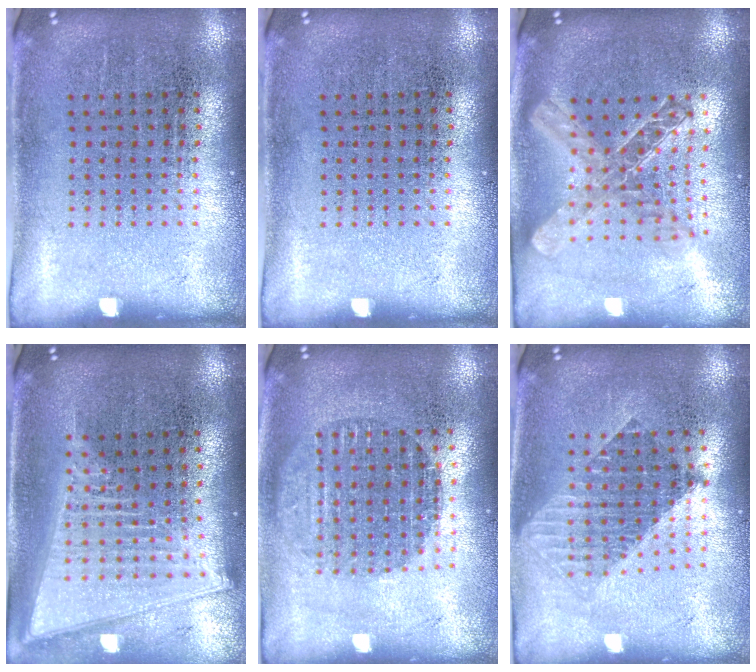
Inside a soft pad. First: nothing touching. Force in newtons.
{"total": 0.0}
{"total": 1.9, "press": 1.7, "slide": 1.0}
{"total": 2.2, "press": 1.8, "slide": 1.2}
{"total": 1.8, "press": 1.5, "slide": 0.9}
{"total": 1.7, "press": 1.4, "slide": 1.0}